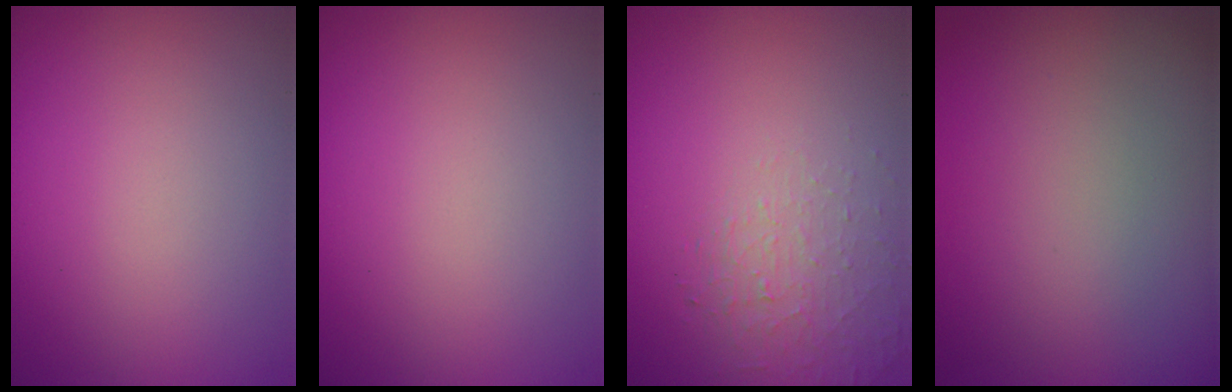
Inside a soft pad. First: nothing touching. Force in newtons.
{"total": 0.0}
{"total": 1.4, "press": 0.6, "slide": 1.3}
{"total": 0.0}